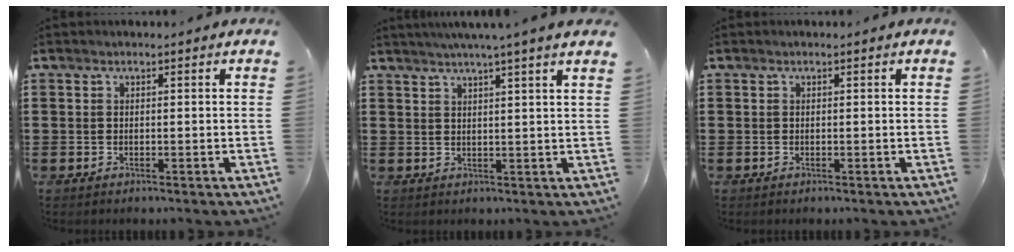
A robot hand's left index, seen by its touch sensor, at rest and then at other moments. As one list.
[{"total": 3.1, "force": [2.5, -1.1, 1.5], "torque": [-0.033, -0.008, 0.041]}, {"total": 0.0}]